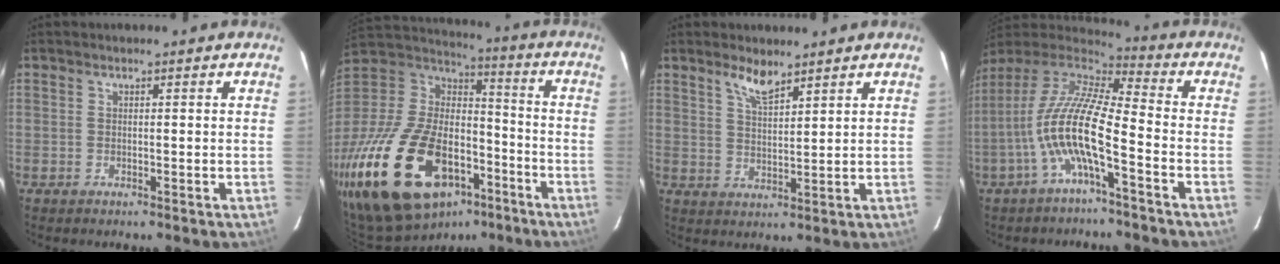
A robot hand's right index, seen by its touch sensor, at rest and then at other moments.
{"total": 34.5, "force": [-18.2, 19.3, 22.0], "torque": [-0.460, -0.015, -0.283]}
{"total": 4.6, "force": [3.6, 1.1, 2.6], "torque": [-0.048, -0.002, 0.069]}
{"total": 13.5, "force": [-4.5, 2.2, 12.6], "torque": [-0.236, -0.001, -0.091]}